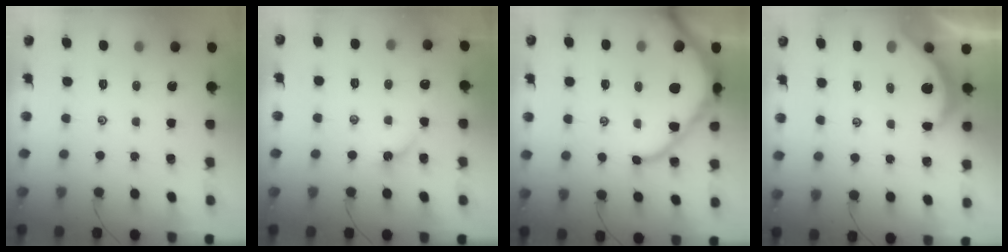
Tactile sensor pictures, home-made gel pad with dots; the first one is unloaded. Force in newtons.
{"total": 3.1, "press": 3.1, "slide": 0.4}
{"total": 14.6, "press": 14.5, "slide": 1.5}
{"total": 5.4, "press": 5.4, "slide": 0.3}